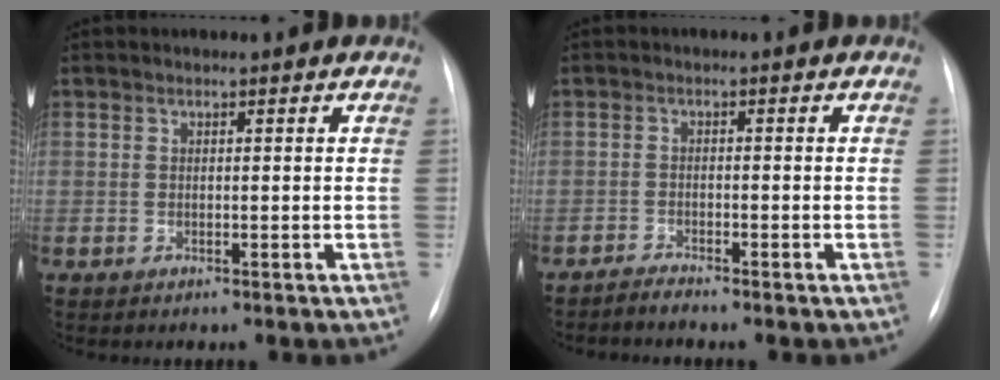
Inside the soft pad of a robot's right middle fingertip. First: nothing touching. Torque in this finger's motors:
{"motor_torque": [-0.14, 0.00, -0.03, 0.00]}